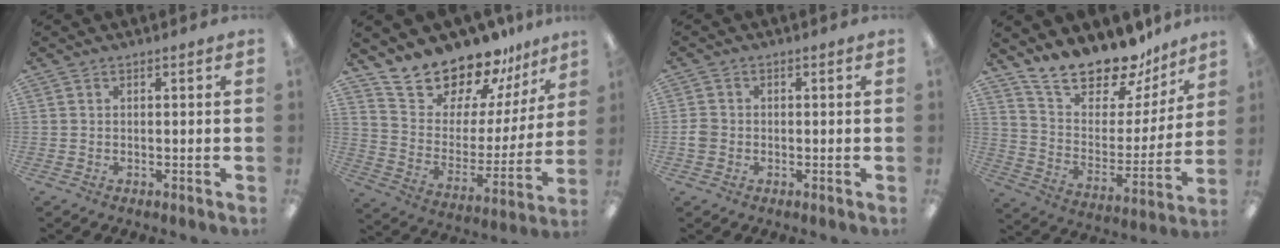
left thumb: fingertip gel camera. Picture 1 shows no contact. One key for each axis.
{"total": 18.3, "fx": 17.0, "fy": 6.0, "fz": 3.0, "tx": -0.072, "ty": -0.152, "tz": 0.309}
{"total": 2.4, "fx": -0.5, "fy": 2.1, "fz": 1.1, "tx": -0.018, "ty": 0.004, "tz": -0.010}
{"total": 18.6, "fx": 16.6, "fy": 6.3, "fz": 5.6, "tx": -0.099, "ty": -0.135, "tz": 0.294}